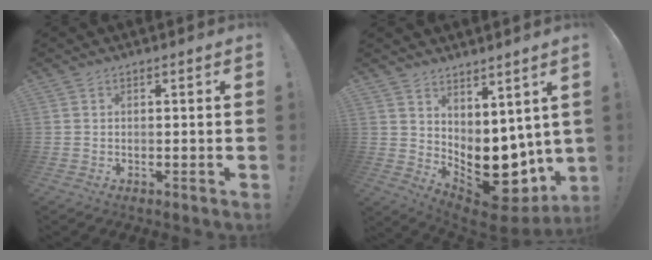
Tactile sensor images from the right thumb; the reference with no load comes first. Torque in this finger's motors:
{"motor_torque": [-0.50, 1.36, 0.89, 0.86, 0.10]}